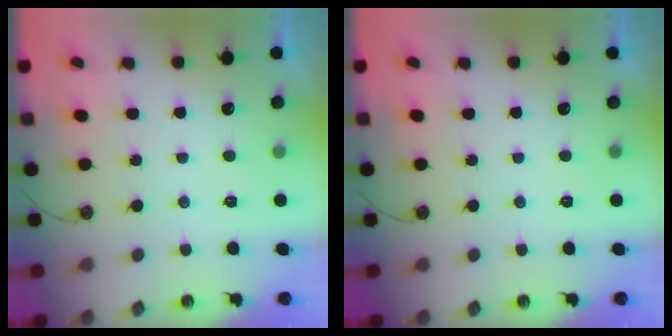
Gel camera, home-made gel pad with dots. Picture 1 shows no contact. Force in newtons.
{"total": 0.0}